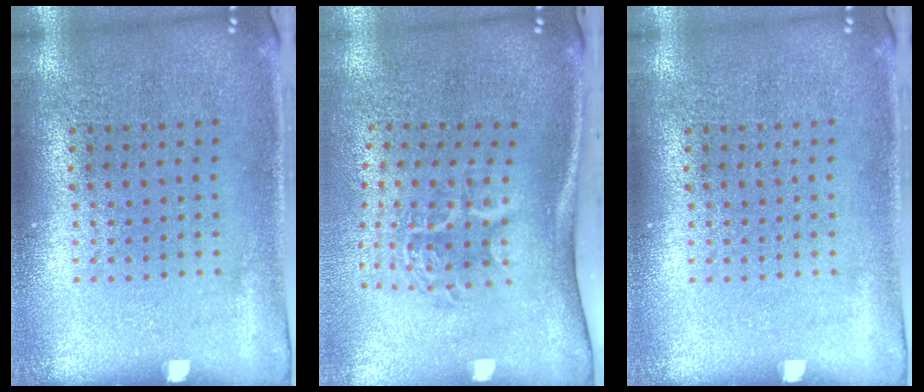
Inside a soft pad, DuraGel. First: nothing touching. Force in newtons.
{"total": 2.0, "press": 1.3, "slide": 1.5}
{"total": 0.0}